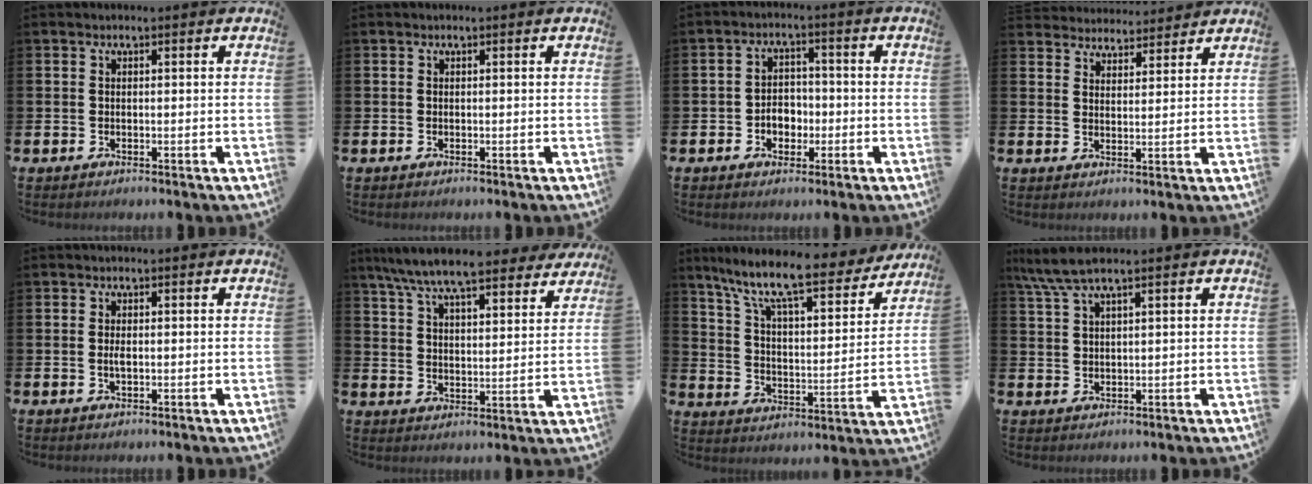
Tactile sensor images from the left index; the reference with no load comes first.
{"total": 0.0}
{"total": 3.5, "force": [-1.2, 2.8, 1.9], "torque": [-0.032, 0.003, -0.029]}
{"total": 4.5, "force": [4.4, 0.8, -0.5], "torque": [-0.004, -0.024, 0.079]}
{"total": 1.3, "force": [0.0, 0.5, 1.2], "torque": [-0.024, 0.002, -0.002]}
{"total": 9.3, "force": [8.6, 1.4, 3.4], "torque": [-0.093, -0.043, 0.152]}
{"total": 10.9, "force": [9.2, 2.0, 5.4], "torque": [-0.130, -0.062, 0.151]}
{"total": 6.8, "force": [4.6, 1.1, 4.9], "torque": [-0.111, -0.006, 0.079]}